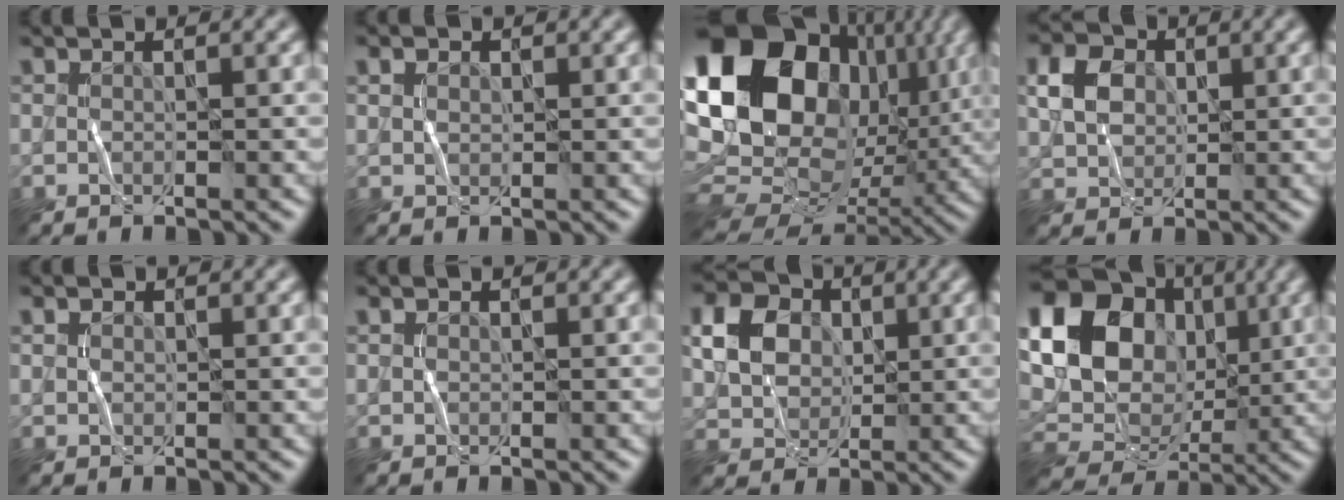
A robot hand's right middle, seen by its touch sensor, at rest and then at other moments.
{"total": 1.3, "force": [0.4, 1.0, 0.7], "torque": [-0.014, 0.002, 0.008]}
{"total": 21.3, "force": [4.1, 15.8, 13.7], "torque": [-0.282, 0.022, 0.085]}
{"total": 4.0, "force": [0.7, 3.3, 2.3], "torque": [-0.051, 0.008, 0.007]}
{"total": 1.0, "force": [0.3, 0.8, 0.5], "torque": [-0.010, 0.001, 0.005]}
{"total": 0.7, "force": [0.2, 0.5, 0.4], "torque": [-0.006, 0.001, 0.003]}
{"total": 6.0, "force": [0.9, 4.8, 3.4], "torque": [-0.088, 0.011, 0.013]}
{"total": 20.6, "force": [4.3, 17.0, 10.8], "torque": [-0.247, 0.042, 0.059]}